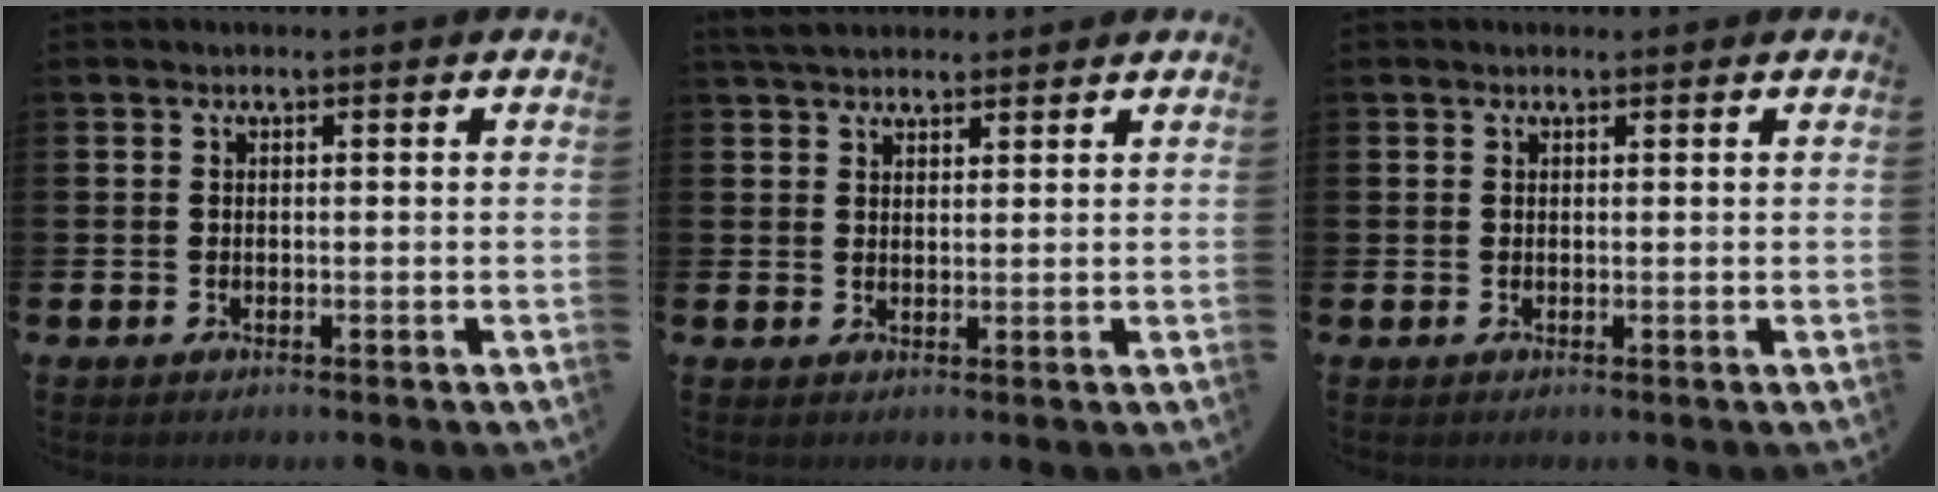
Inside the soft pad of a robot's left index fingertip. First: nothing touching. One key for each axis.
{"total": 3.9, "fx": 3.5, "fy": 1.2, "fz": 1.0, "tx": -0.026, "ty": -0.007, "tz": 0.066}
{"total": 0.6, "fx": 0.5, "fy": 0.1, "fz": 0.2, "tx": 0.007, "ty": -0.003, "tz": 0.007}